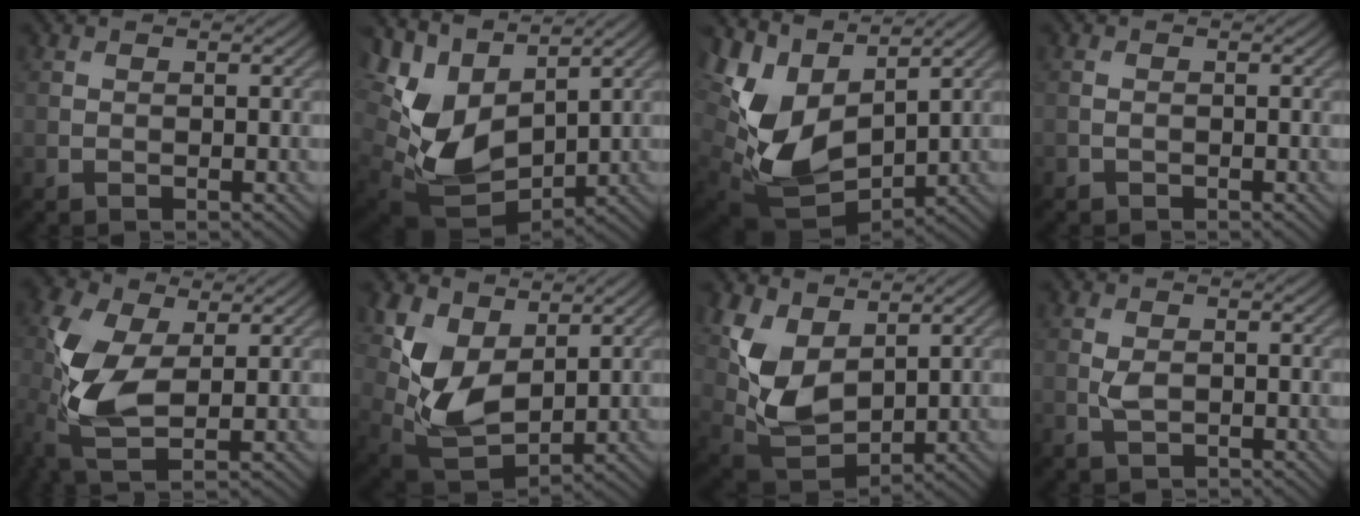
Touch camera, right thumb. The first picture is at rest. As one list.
[{"total": 10.5, "force": [2.7, 6.5, 7.8], "torque": [-0.181, -0.012, 0.057]}, {"total": 11.5, "force": [3.1, 7.4, 8.3], "torque": [-0.203, -0.005, 0.064]}, {"total": 0.8, "force": [-0.4, 0.6, 0.3], "torque": [-0.005, -0.002, -0.010]}, {"total": 10.1, "force": [-0.3, 5.3, 8.5], "torque": [-0.227, 0.003, -0.012]}, {"total": 10.4, "force": [4.0, 6.0, 7.5], "torque": [-0.186, -0.003, 0.079]}, {"total": 10.1, "force": [3.9, 5.9, 7.3], "torque": [-0.184, 0.000, 0.079]}, {"total": 2.2, "force": [-0.7, 1.4, 1.5], "torque": [-0.037, -0.003, -0.017]}]